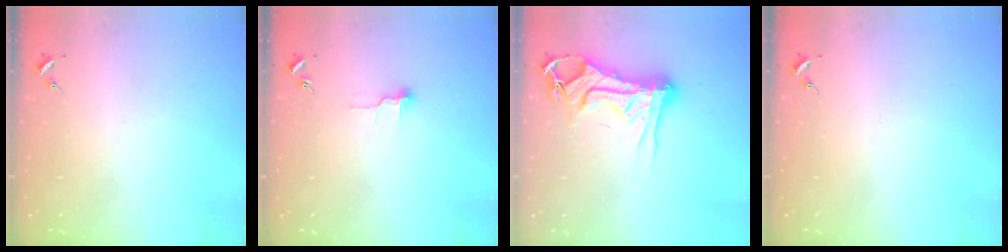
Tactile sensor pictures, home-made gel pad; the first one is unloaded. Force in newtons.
{"total": 4.9, "press": 4.9, "slide": 0.4}
{"total": 17.4, "press": 17.4, "slide": 1.2}
{"total": 0.0}